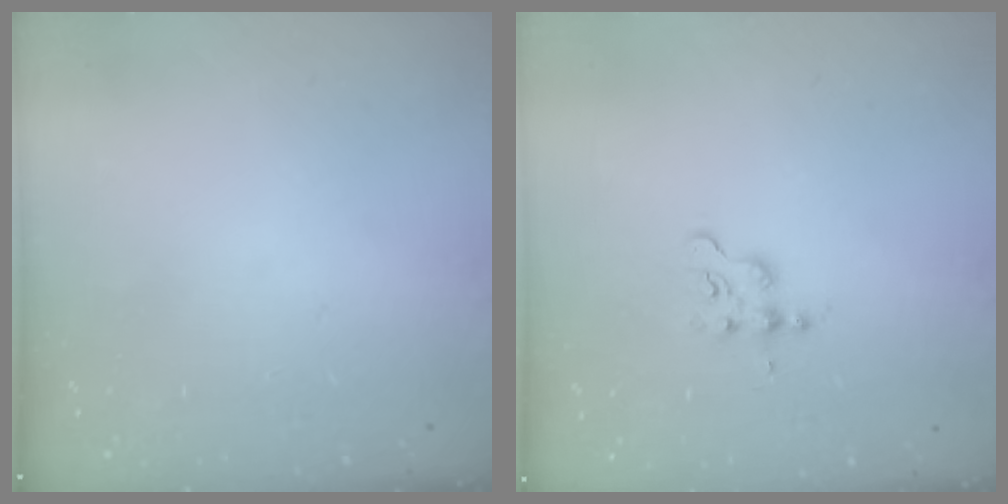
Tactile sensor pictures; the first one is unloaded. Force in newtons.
{"total": 2.7, "press": 2.7, "slide": 0.3}